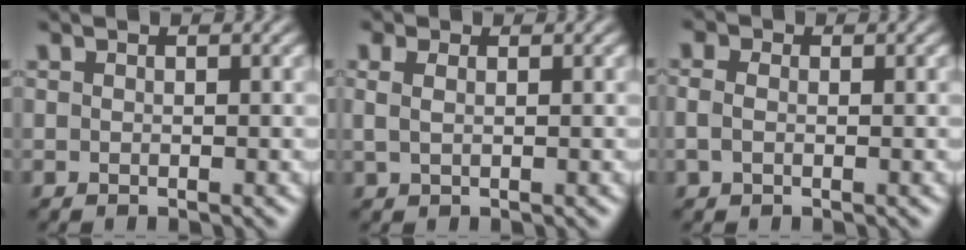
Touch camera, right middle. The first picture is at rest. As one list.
[{"total": 2.2, "force": [1.0, 1.3, 1.5], "torque": [-0.038, -0.001, 0.008]}, {"total": 1.6, "force": [0.0, 1.1, 1.1], "torque": [-0.027, 0.001, -0.005]}]